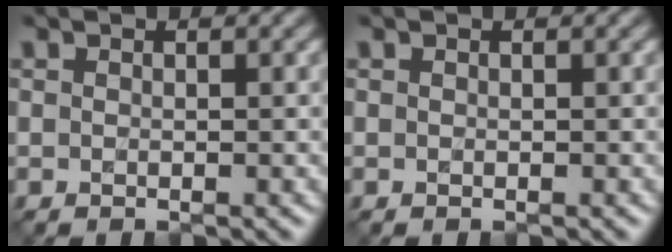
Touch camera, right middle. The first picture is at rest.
{"total": 0.0}